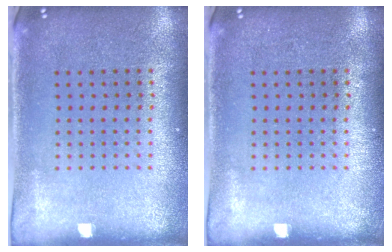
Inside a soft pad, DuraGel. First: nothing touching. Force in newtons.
{"total": 0.0}